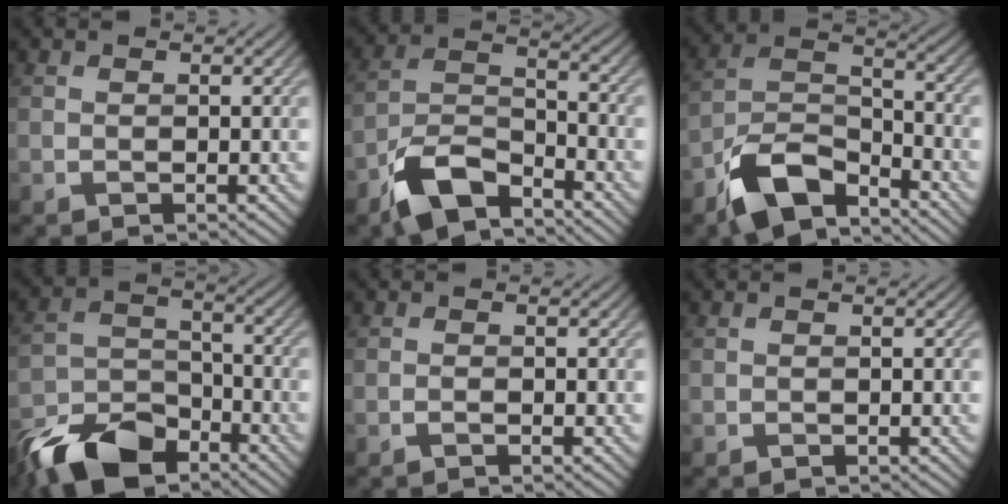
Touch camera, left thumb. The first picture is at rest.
{"total": 9.3, "force": [-6.8, 3.6, 5.2], "torque": [-0.102, -0.003, -0.149]}
{"total": 10.9, "force": [-8.0, 4.4, 5.9], "torque": [-0.113, -0.002, -0.170]}
{"total": 12.4, "force": [-9.3, 5.7, 5.9], "torque": [-0.128, -0.012, -0.181]}
{"total": 0.8, "force": [-0.5, 0.0, 0.5], "torque": [-0.011, 0.001, -0.010]}
{"total": 0.0}